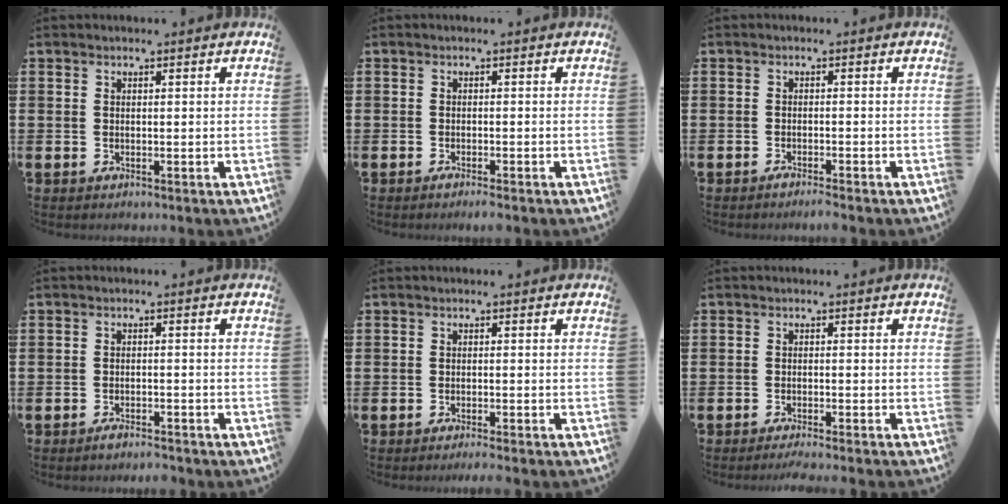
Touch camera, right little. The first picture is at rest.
{"total": 1.0, "force": [-0.7, 0.1, 0.7], "torque": [-0.012, -0.003, -0.013]}
{"total": 1.2, "force": [-1.1, 0.0, 0.6], "torque": [-0.010, -0.003, -0.020]}
{"total": 1.9, "force": [-1.8, 0.2, 0.6], "torque": [-0.014, 0.004, -0.035]}
{"total": 1.0, "force": [-0.9, -0.1, 0.4], "torque": [-0.006, -0.003, -0.018]}
{"total": 1.3, "force": [-1.2, -0.2, 0.6], "torque": [-0.006, 0.000, -0.023]}